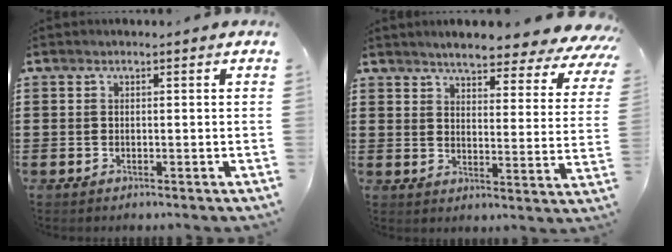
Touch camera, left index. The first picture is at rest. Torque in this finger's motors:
{"motor_torque": [2.14, 0.00, 1.05, 0.13]}